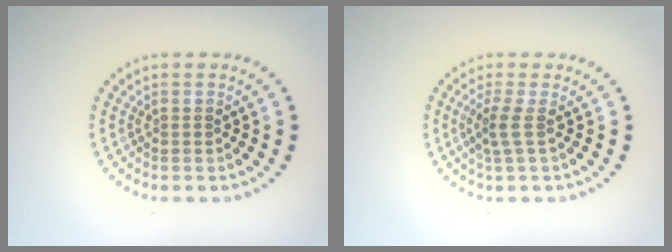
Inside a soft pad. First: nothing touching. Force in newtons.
{"total": 1.7, "press": 1.2, "slide": 1.3}